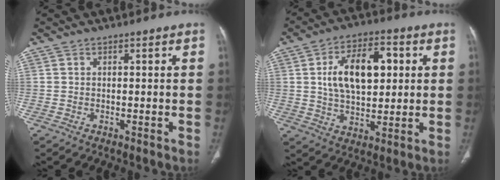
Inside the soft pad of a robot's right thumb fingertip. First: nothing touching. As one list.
[{"total": 14.7, "force": [3.0, 8.3, 11.8], "torque": [-0.174, 0.006, 0.051]}]